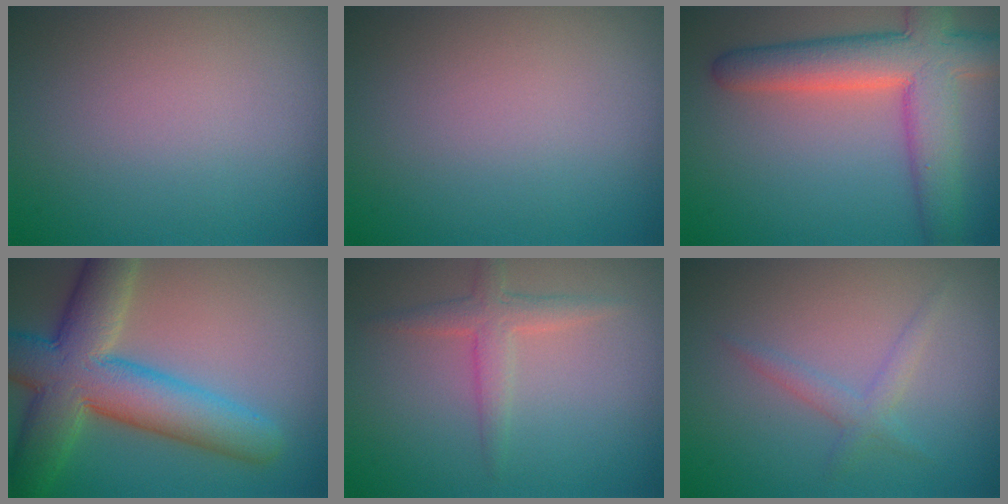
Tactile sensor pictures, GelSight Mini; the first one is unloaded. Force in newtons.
{"total": 0.0}
{"total": 8.1, "press": 8.1, "slide": 0.7}
{"total": 10.1, "press": 10.0, "slide": 0.7}
{"total": 2.5, "press": 2.4, "slide": 0.3}
{"total": 1.6, "press": 1.6, "slide": 0.1}